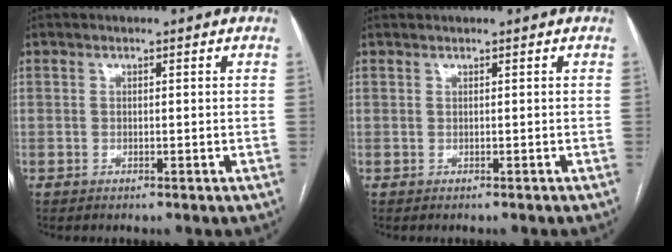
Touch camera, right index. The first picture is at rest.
{"total": 0.0}